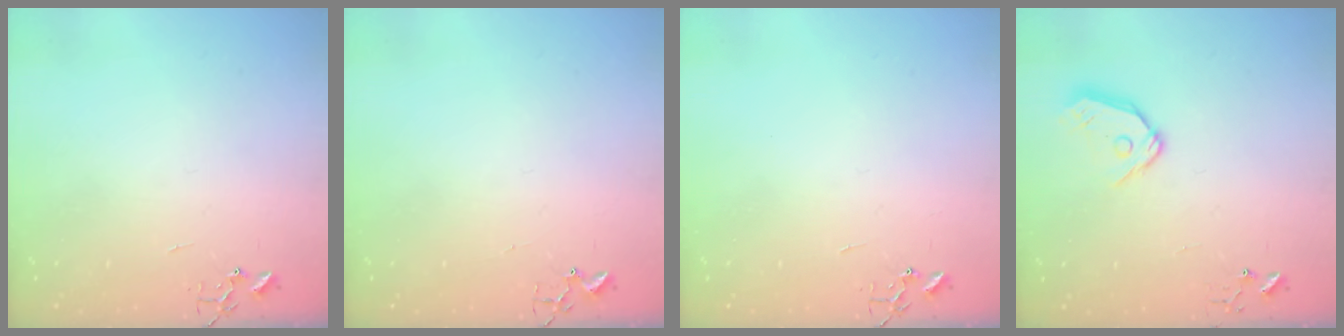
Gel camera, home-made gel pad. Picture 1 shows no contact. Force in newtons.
{"total": 1.7, "press": 1.6, "slide": 0.2}
{"total": 0.0}
{"total": 9.4, "press": 9.4, "slide": 0.7}